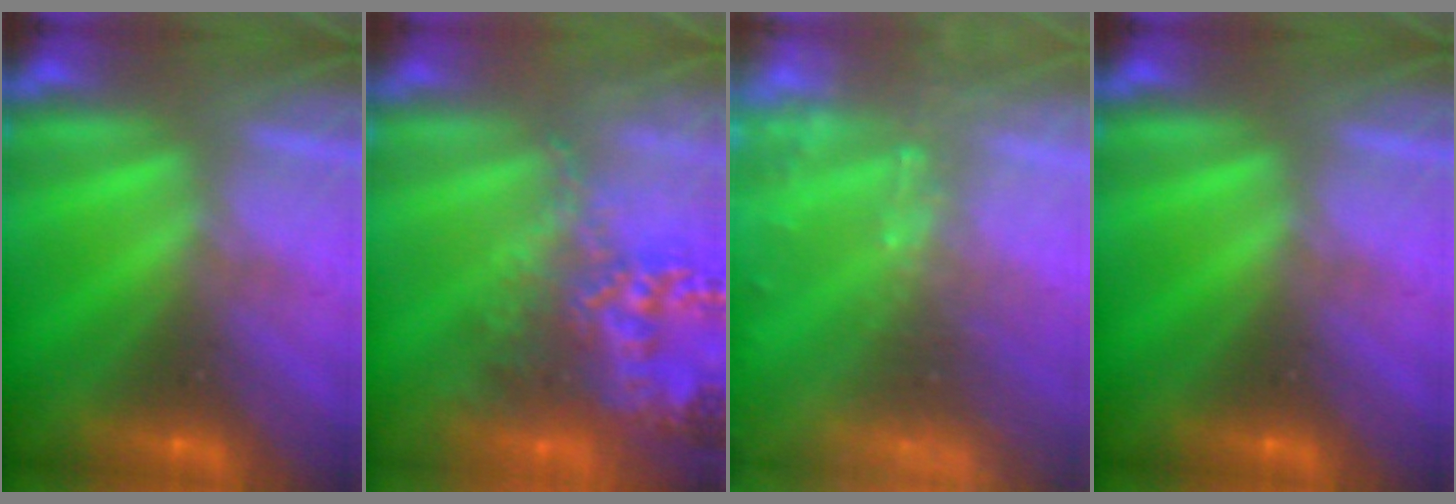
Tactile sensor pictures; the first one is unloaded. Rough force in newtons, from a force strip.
{"total": 8.6}
{"total": 7.6}
{"total": 0.0}